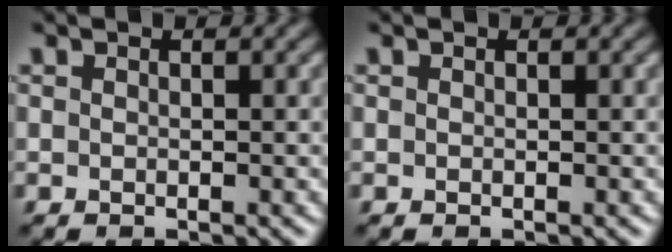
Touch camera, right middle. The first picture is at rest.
{"total": 0.0}